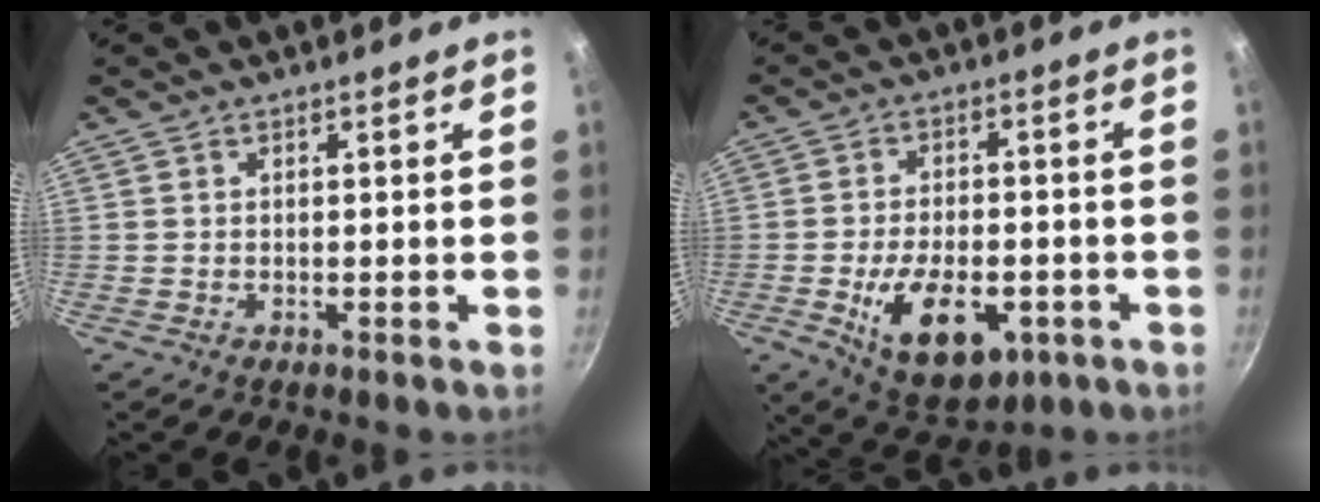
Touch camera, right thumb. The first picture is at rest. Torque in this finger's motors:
{"motor_torque": [-0.33, 0.51, 1.18, -0.47, 0.34]}